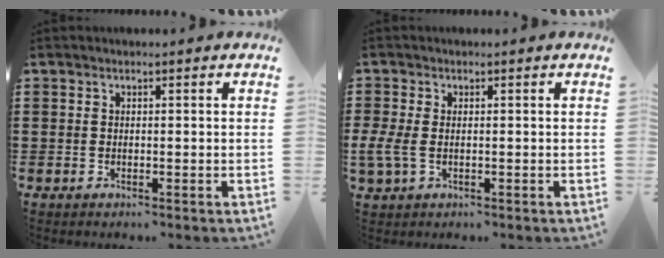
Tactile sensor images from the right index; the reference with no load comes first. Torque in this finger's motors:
{"motor_torque": [0.90, -0.02, 0.38, 0.11]}